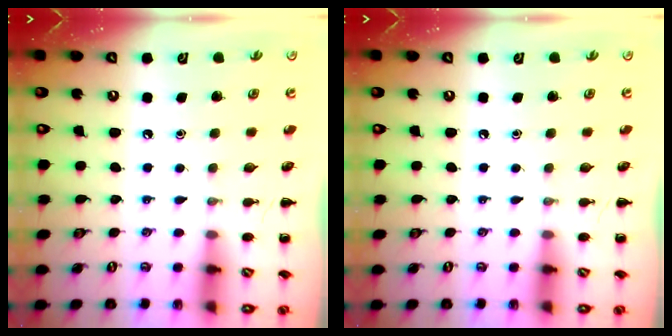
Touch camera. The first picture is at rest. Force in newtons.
{"total": 0.0}